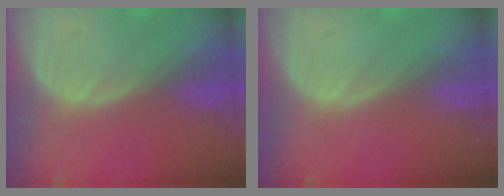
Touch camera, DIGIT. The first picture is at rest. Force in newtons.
{"total": 0.0}